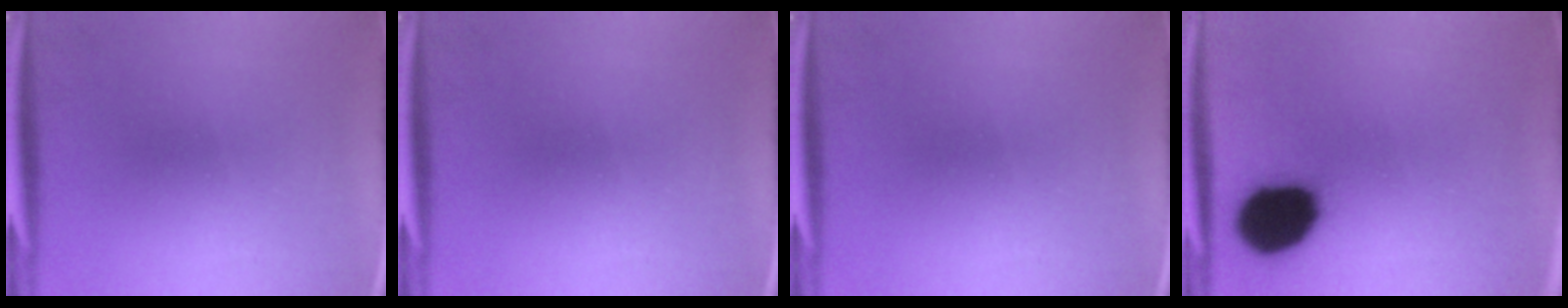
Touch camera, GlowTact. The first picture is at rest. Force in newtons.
{"total": 0.0}
{"total": 0.0}
{"total": 17.6}